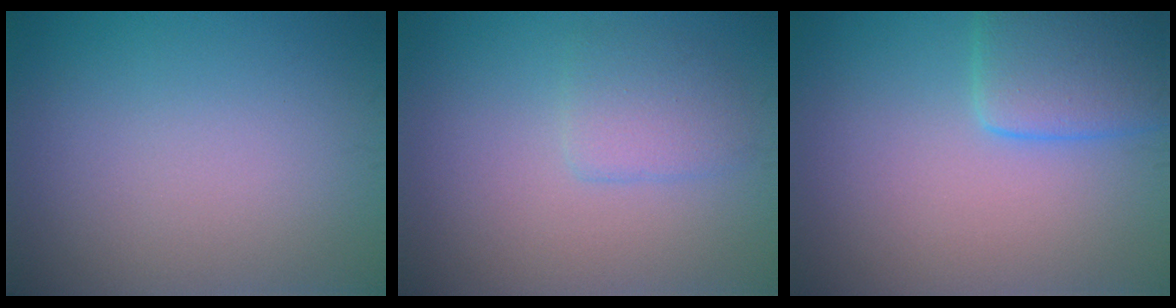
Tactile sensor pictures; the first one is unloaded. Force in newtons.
{"total": 2.4, "press": 2.4, "slide": 0.2}
{"total": 4.7, "press": 4.7, "slide": 0.3}